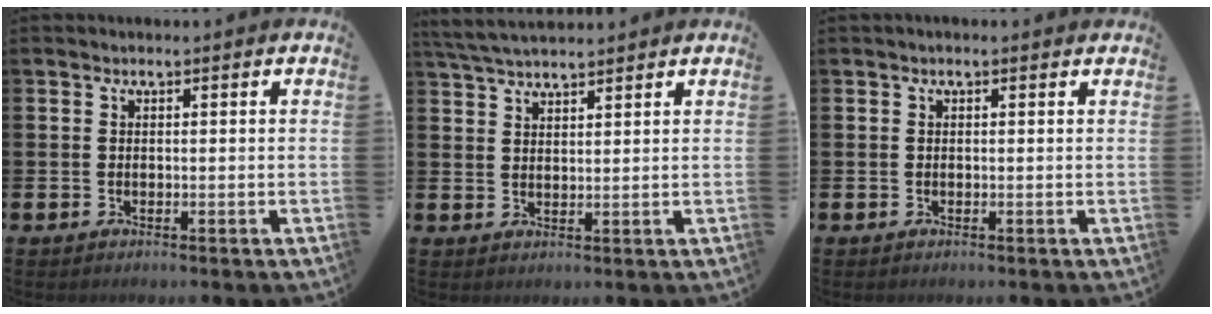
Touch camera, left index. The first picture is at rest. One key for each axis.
{"total": 4.0, "fx": 3.8, "fy": 0.6, "fz": 1.0, "tx": -0.025, "ty": -0.015, "tz": 0.070}
{"total": 0.0}